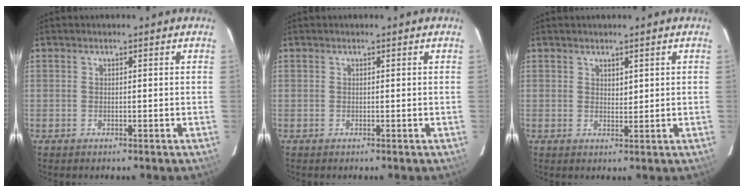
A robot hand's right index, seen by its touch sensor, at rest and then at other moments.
{"total": 0.0}
{"total": 1.3, "force": [0.7, 0.7, 0.9], "torque": [-0.013, -0.003, 0.015]}